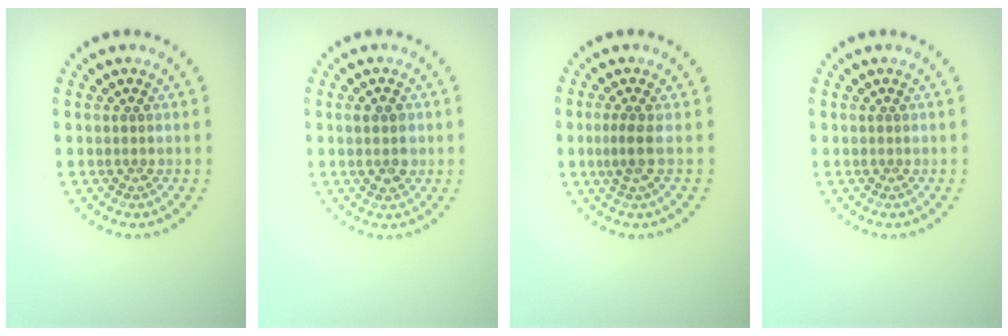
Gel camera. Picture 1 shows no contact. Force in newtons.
{"total": 2.0, "press": 2.0, "slide": 0.1}
{"total": 1.8, "press": 1.3, "slide": 1.2}
{"total": 0.0}